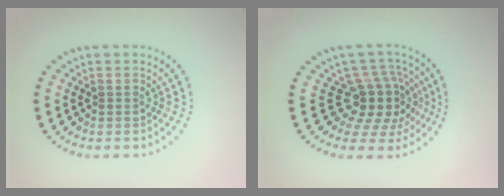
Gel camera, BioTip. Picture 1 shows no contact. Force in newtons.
{"total": 4.7, "press": 3.6, "slide": 3.0}